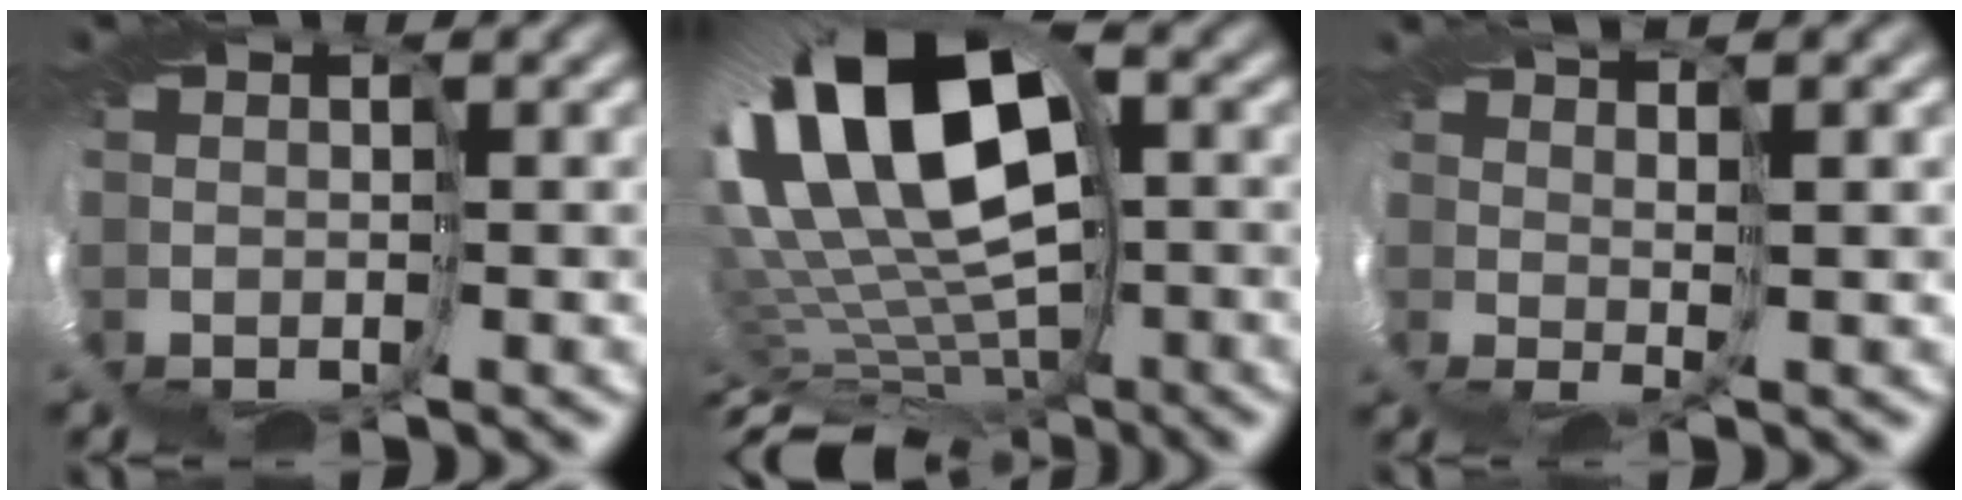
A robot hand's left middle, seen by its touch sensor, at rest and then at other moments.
{"total": 15.3, "force": [3.2, 8.3, 12.4], "torque": [-0.244, 0.014, 0.064]}
{"total": 2.0, "force": [1.3, -1.3, 0.7], "torque": [-0.017, 0.002, 0.020]}